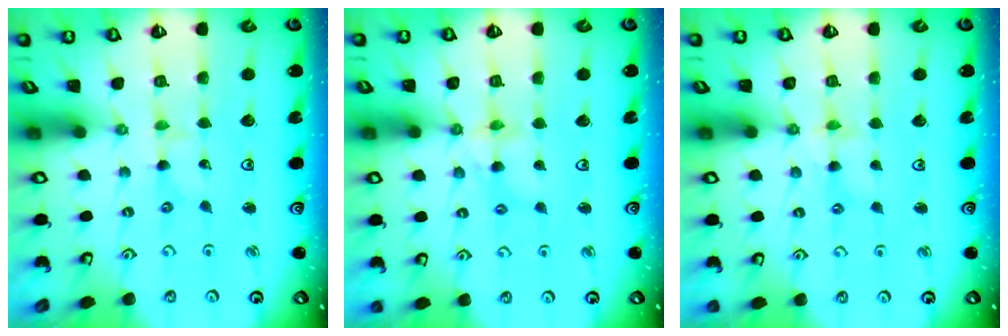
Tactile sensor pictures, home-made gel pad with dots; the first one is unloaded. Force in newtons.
{"total": 6.4, "press": 6.3, "slide": 0.7}
{"total": 2.6, "press": 2.6, "slide": 0.4}